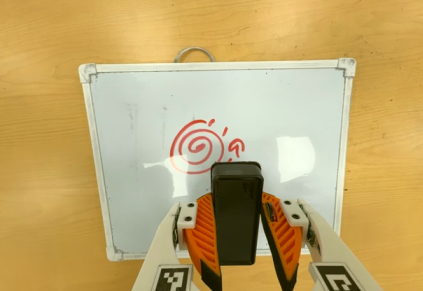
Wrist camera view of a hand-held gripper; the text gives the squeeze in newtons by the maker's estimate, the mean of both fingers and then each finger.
{"total": 6.8, "left": 5.9, "right": 7.6}